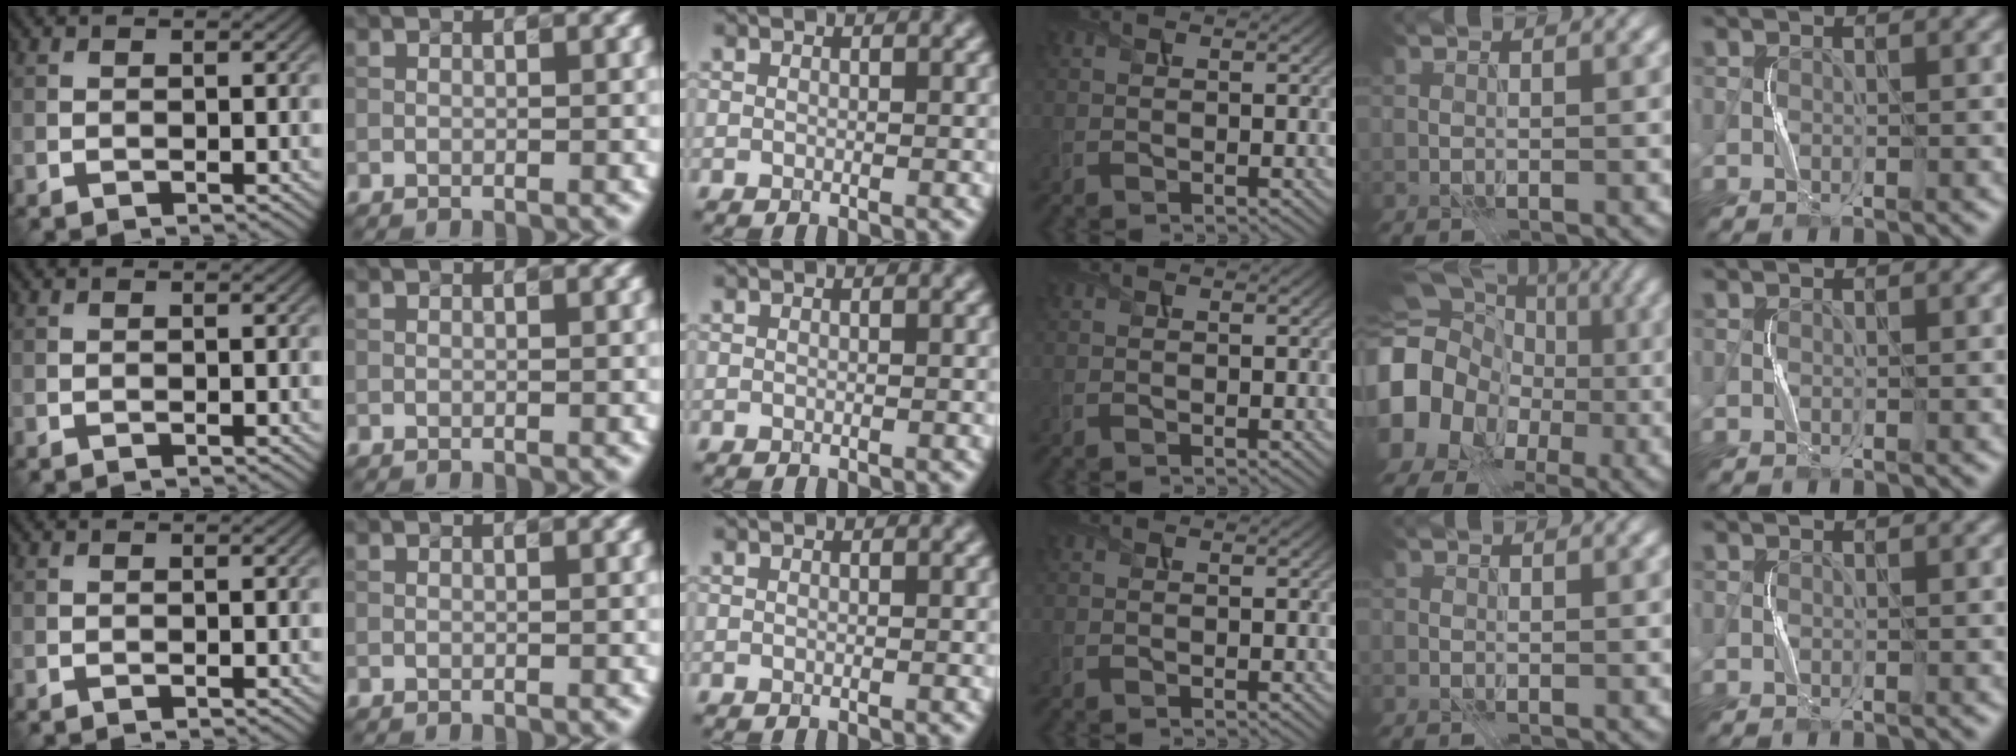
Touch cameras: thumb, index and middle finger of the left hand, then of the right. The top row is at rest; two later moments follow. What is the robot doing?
{"motion": "press", "object": "toy piano key"}